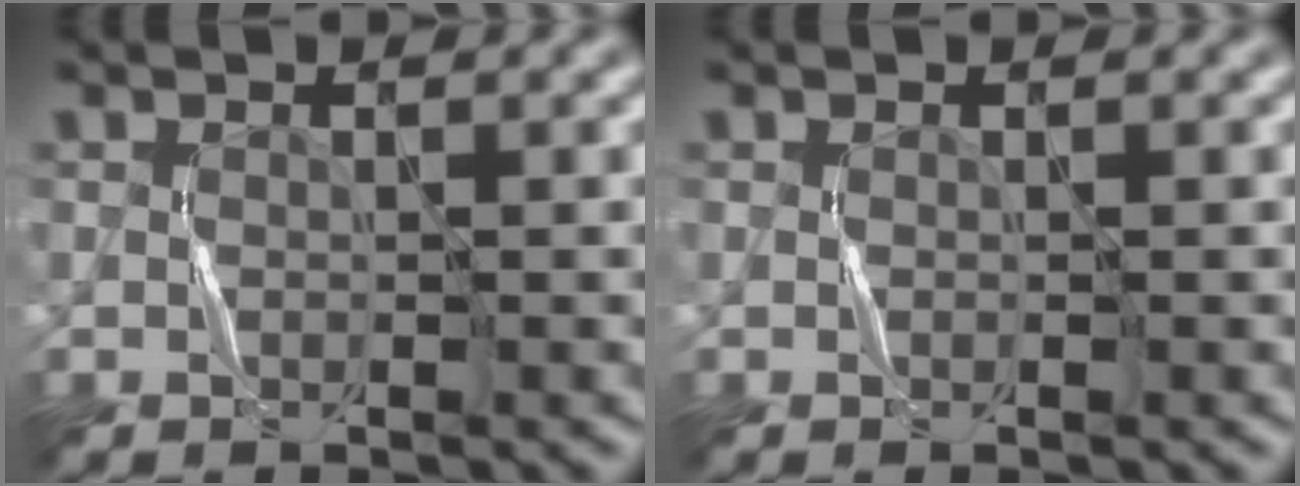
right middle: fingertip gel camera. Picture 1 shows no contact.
{"total": 0.0}